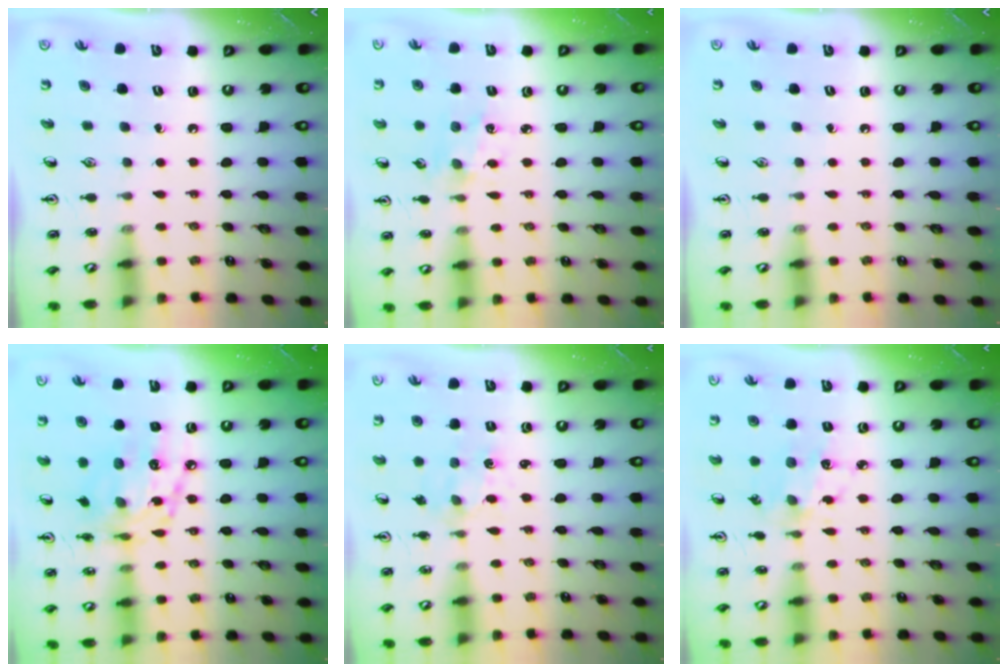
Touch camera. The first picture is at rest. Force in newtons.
{"total": 2.3, "press": 2.3, "slide": 0.4}
{"total": 0.0}
{"total": 14.0, "press": 14.0, "slide": 0.9}
{"total": 3.0, "press": 3.0, "slide": 0.3}
{"total": 6.3, "press": 6.3, "slide": 0.4}